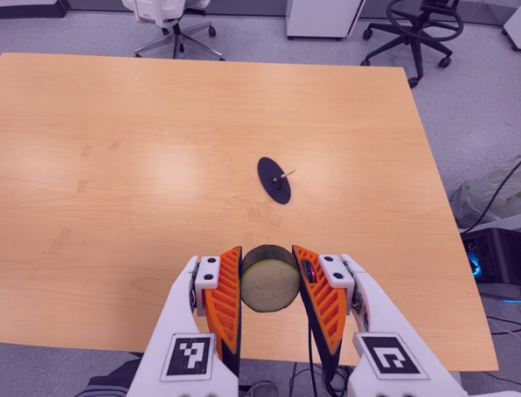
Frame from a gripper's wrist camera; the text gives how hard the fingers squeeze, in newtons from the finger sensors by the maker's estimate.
{"total": 10.8, "left": 9.5, "right": 12.2}